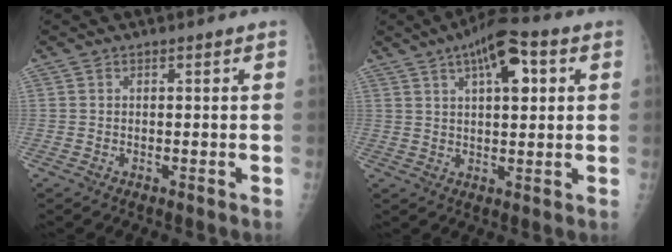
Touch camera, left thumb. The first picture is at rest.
{"total": 10.4, "force": [4.0, 4.0, 8.7], "torque": [-0.122, 0.007, 0.060]}